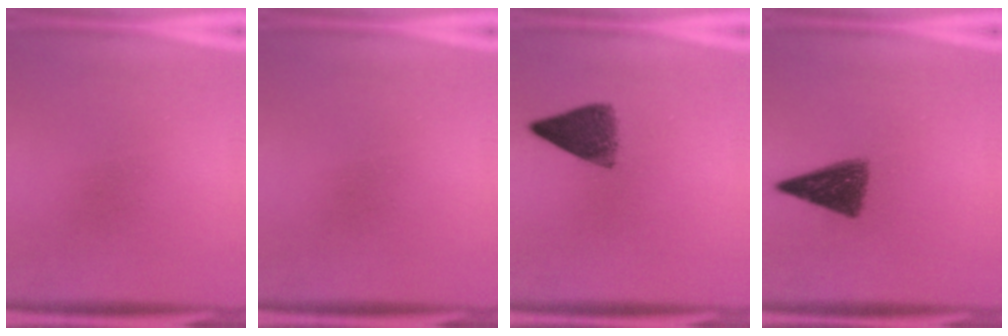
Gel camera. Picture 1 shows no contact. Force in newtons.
{"total": 0.0}
{"total": 6.3}
{"total": 9.0}